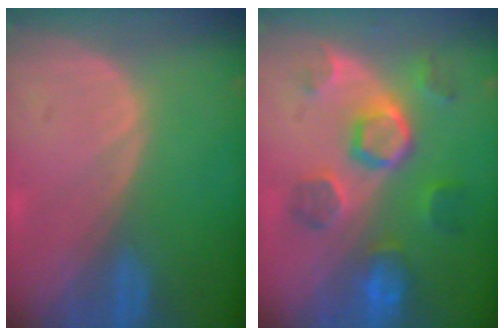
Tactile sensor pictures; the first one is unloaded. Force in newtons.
{"total": 8.3, "press": 8.2, "slide": 1.2}